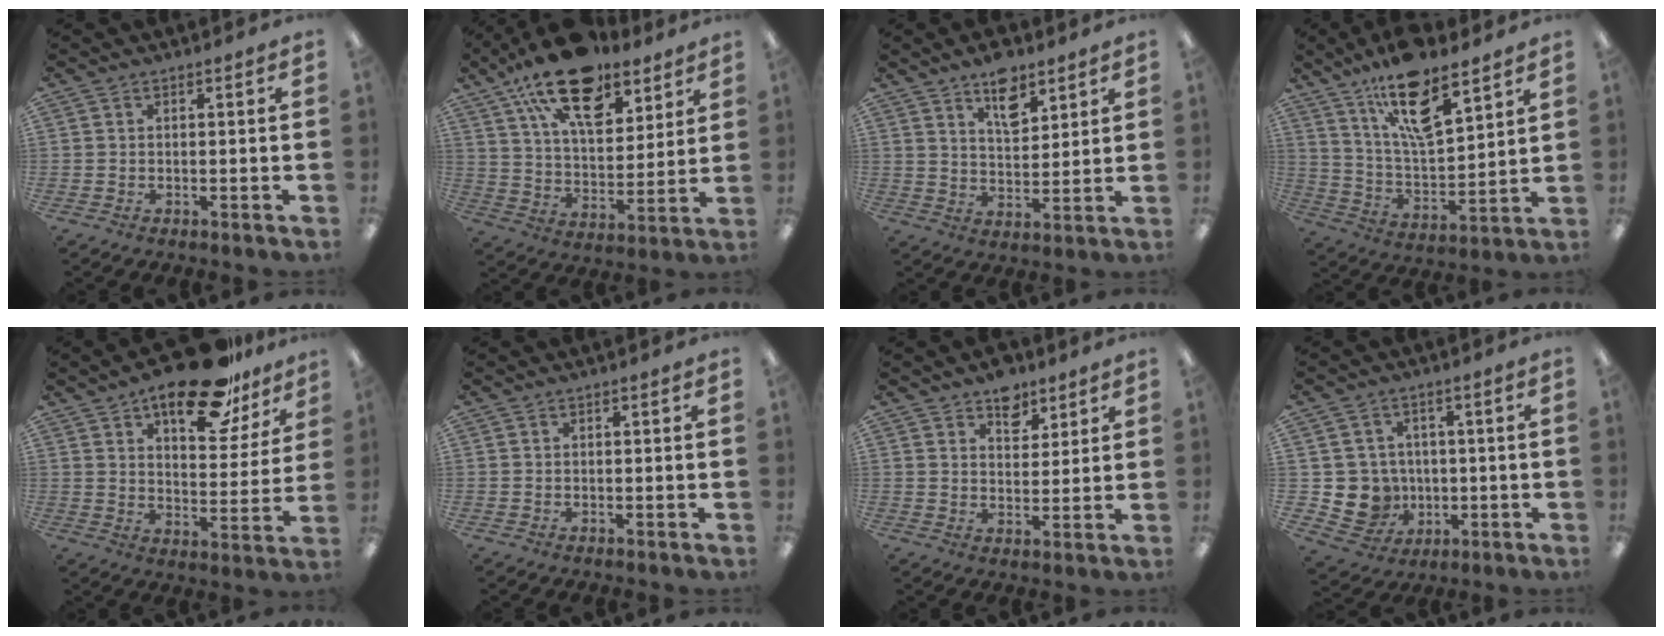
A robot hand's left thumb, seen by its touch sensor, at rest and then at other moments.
{"total": 20.2, "force": [13.3, 9.9, 11.5], "torque": [-0.193, -0.064, 0.232]}
{"total": 9.3, "force": [6.4, 4.5, 5.0], "torque": [-0.067, -0.032, 0.109]}
{"total": 16.9, "force": [11.5, 5.9, 10.8], "torque": [-0.186, -0.054, 0.196]}
{"total": 19.2, "force": [13.5, 8.0, 11.0], "torque": [-0.147, -0.077, 0.222]}
{"total": 0.0}
{"total": 7.3, "force": [5.4, 4.4, 2.2], "torque": [-0.015, -0.027, 0.093]}
{"total": 8.0, "force": [-0.4, 7.9, 1.2], "torque": [-0.058, 0.004, 0.006]}